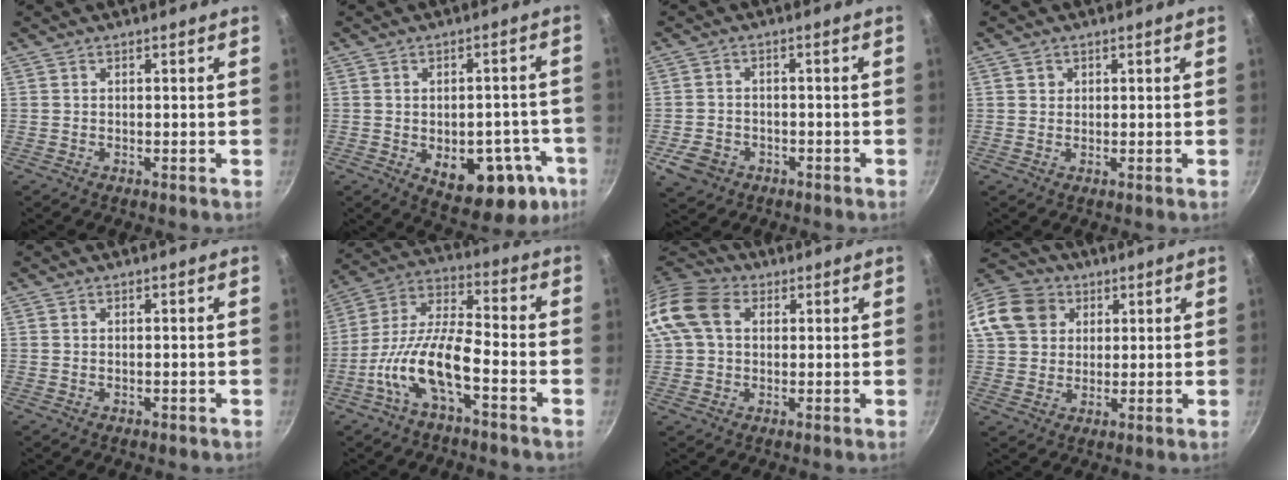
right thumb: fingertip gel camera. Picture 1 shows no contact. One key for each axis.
{"total": 15.4, "fx": -4.7, "fy": 8.9, "fz": 11.7, "tx": -0.109, "ty": 0.000, "tz": -0.049}
{"total": 5.7, "fx": -2.6, "fy": 4.5, "fz": 2.4, "tx": -0.048, "ty": 0.022, "tz": -0.037}
{"total": 1.5, "fx": 0.6, "fy": 1.3, "fz": 0.4, "tx": -0.002, "ty": 0.003, "tz": 0.007}
{"total": 0.5, "fx": -0.2, "fy": 0.3, "fz": 0.4, "tx": -0.004, "ty": 0.002, "tz": -0.002}
{"total": 13.1, "fx": -5.6, "fy": 4.4, "fz": 11.0, "tx": -0.217, "ty": 0.044, "tz": -0.120}
{"total": 13.9, "fx": 3.6, "fy": 10.3, "fz": 8.6, "tx": -0.174, "ty": 0.023, "tz": 0.050}
{"total": 14.8, "fx": 5.3, "fy": 12.1, "fz": 6.8, "tx": -0.130, "ty": 0.017, "tz": 0.091}